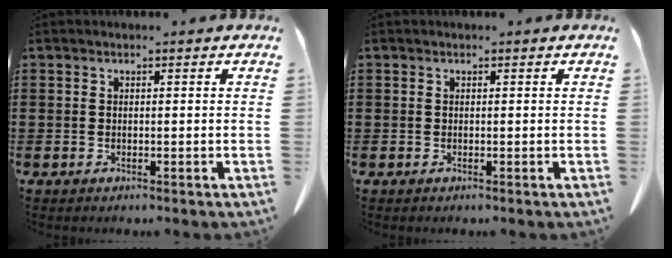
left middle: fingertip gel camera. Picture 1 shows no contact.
{"total": 0.0}